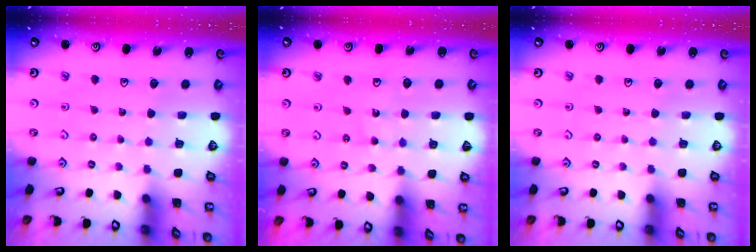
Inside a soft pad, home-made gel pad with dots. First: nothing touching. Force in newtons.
{"total": 7.8, "press": 7.3, "slide": 2.6}
{"total": 0.0}